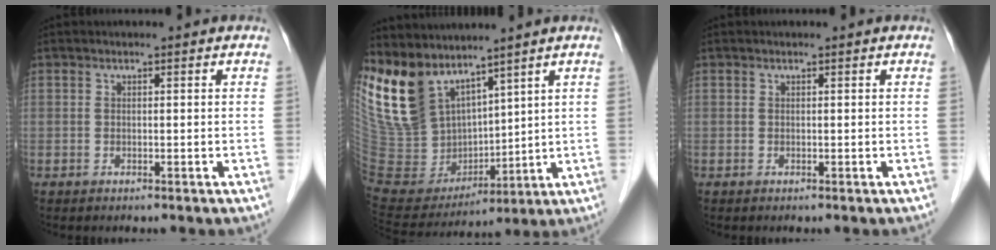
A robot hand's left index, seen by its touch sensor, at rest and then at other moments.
{"total": 18.1, "force": [13.5, 8.8, 8.2], "torque": [-0.197, 0.002, 0.281]}
{"total": 0.0}